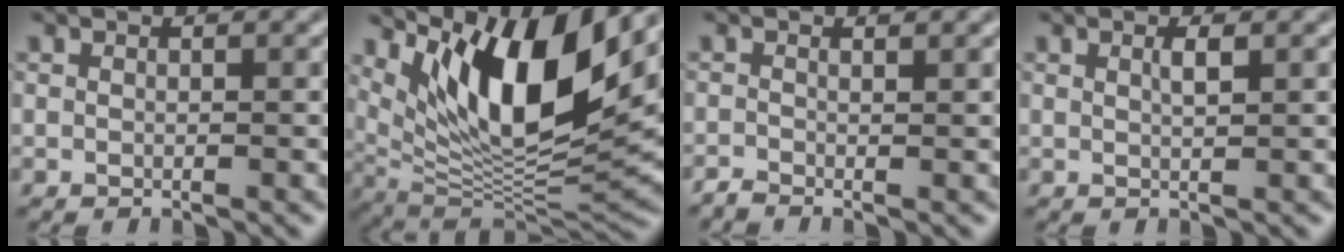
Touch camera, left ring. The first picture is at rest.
{"total": 12.5, "force": [5.8, 4.1, 10.3], "torque": [-0.165, -0.017, 0.115]}
{"total": 1.0, "force": [-0.7, 0.2, 0.7], "torque": [-0.012, -0.002, -0.018]}
{"total": 1.1, "force": [0.5, 0.1, 0.9], "torque": [-0.018, 0.003, 0.007]}